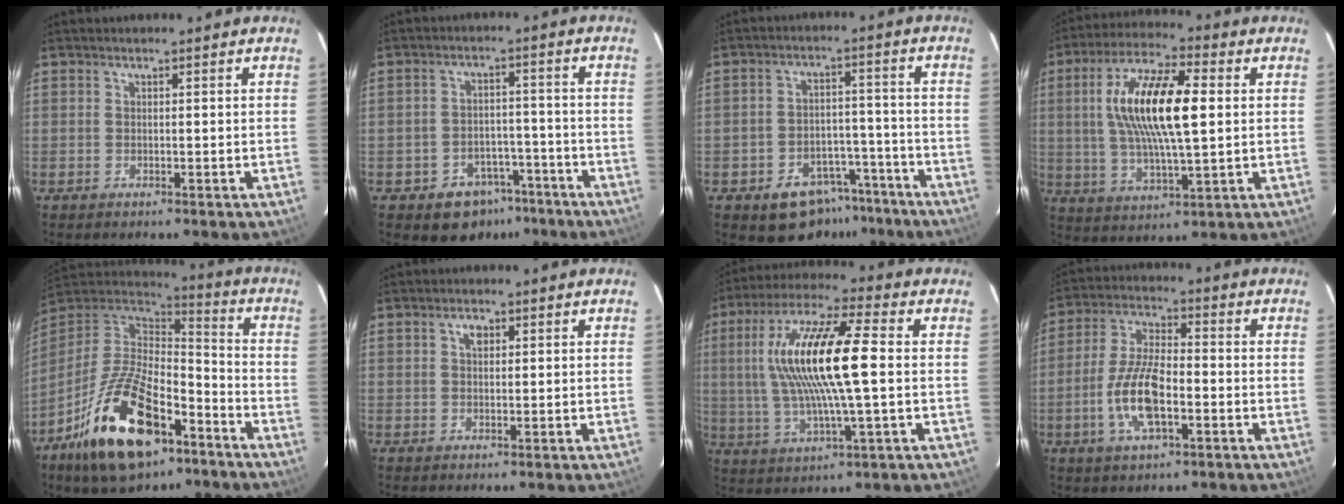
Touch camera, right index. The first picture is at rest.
{"total": 8.4, "force": [-5.6, 5.9, 2.2], "torque": [-0.053, 0.029, -0.062]}
{"total": 10.8, "force": [-7.4, 7.0, 3.3], "torque": [-0.071, 0.034, -0.082]}
{"total": 16.3, "force": [2.5, 4.9, 15.4], "torque": [-0.293, 0.015, 0.043]}
{"total": 23.2, "force": [-12.7, 10.8, 16.1], "torque": [-0.322, -0.017, -0.214]}
{"total": 1.9, "force": [0.7, 1.3, 1.3], "torque": [-0.021, 0.008, 0.011]}
{"total": 17.6, "force": [1.5, 3.1, 17.2], "torque": [-0.333, 0.011, 0.026]}
{"total": 11.1, "force": [-3.5, 4.1, 9.7], "torque": [-0.202, 0.001, -0.068]}